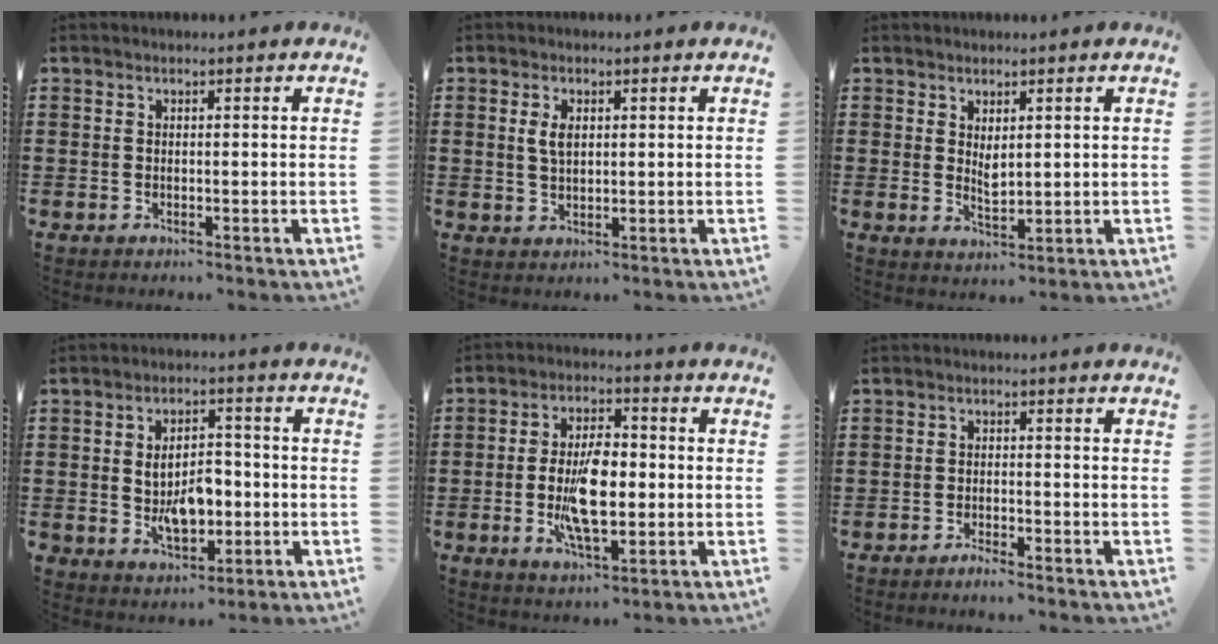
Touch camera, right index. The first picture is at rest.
{"total": 3.0, "force": [0.8, 1.5, 2.4], "torque": [-0.053, 0.007, 0.013]}
{"total": 2.1, "force": [1.1, 0.9, 1.6], "torque": [-0.031, 0.000, 0.022]}
{"total": 7.2, "force": [-1.0, 4.5, 5.6], "torque": [-0.095, 0.000, -0.025]}
{"total": 9.8, "force": [-1.4, 4.4, 8.6], "torque": [-0.174, -0.005, -0.031]}
{"total": 1.7, "force": [-1.7, -0.2, 0.4], "torque": [-0.008, 0.000, -0.032]}